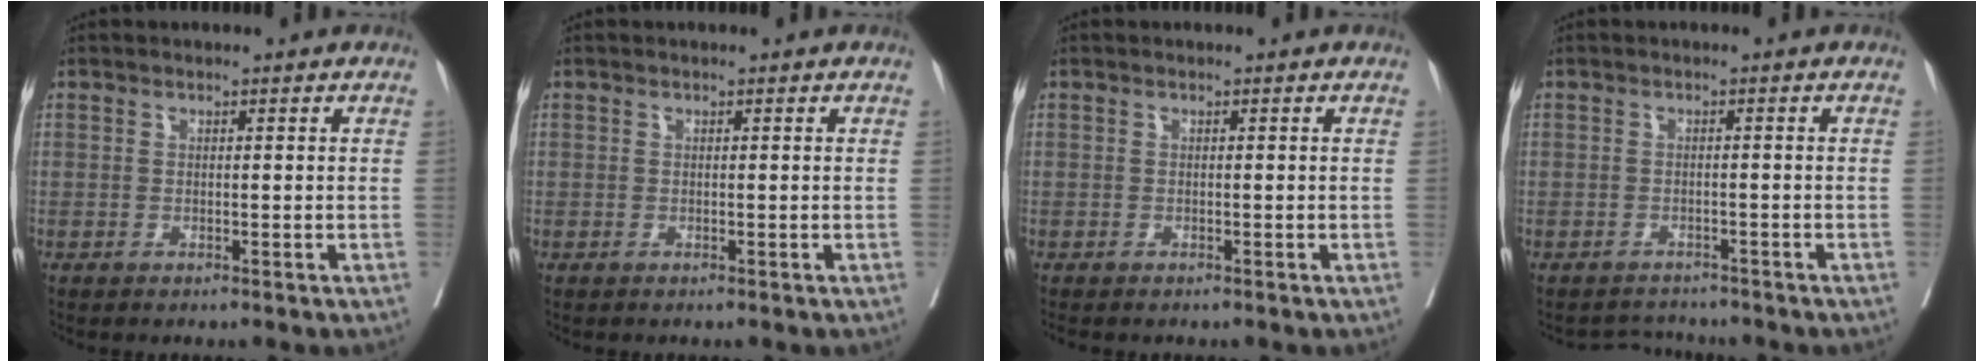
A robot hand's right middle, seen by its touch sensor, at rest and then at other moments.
{"total": 0.0}
{"total": 1.0, "force": [-0.9, 0.4, 0.3], "torque": [-0.008, -0.002, -0.014]}
{"total": 2.6, "force": [-2.4, 0.5, -0.8], "torque": [0.014, -0.004, -0.038]}